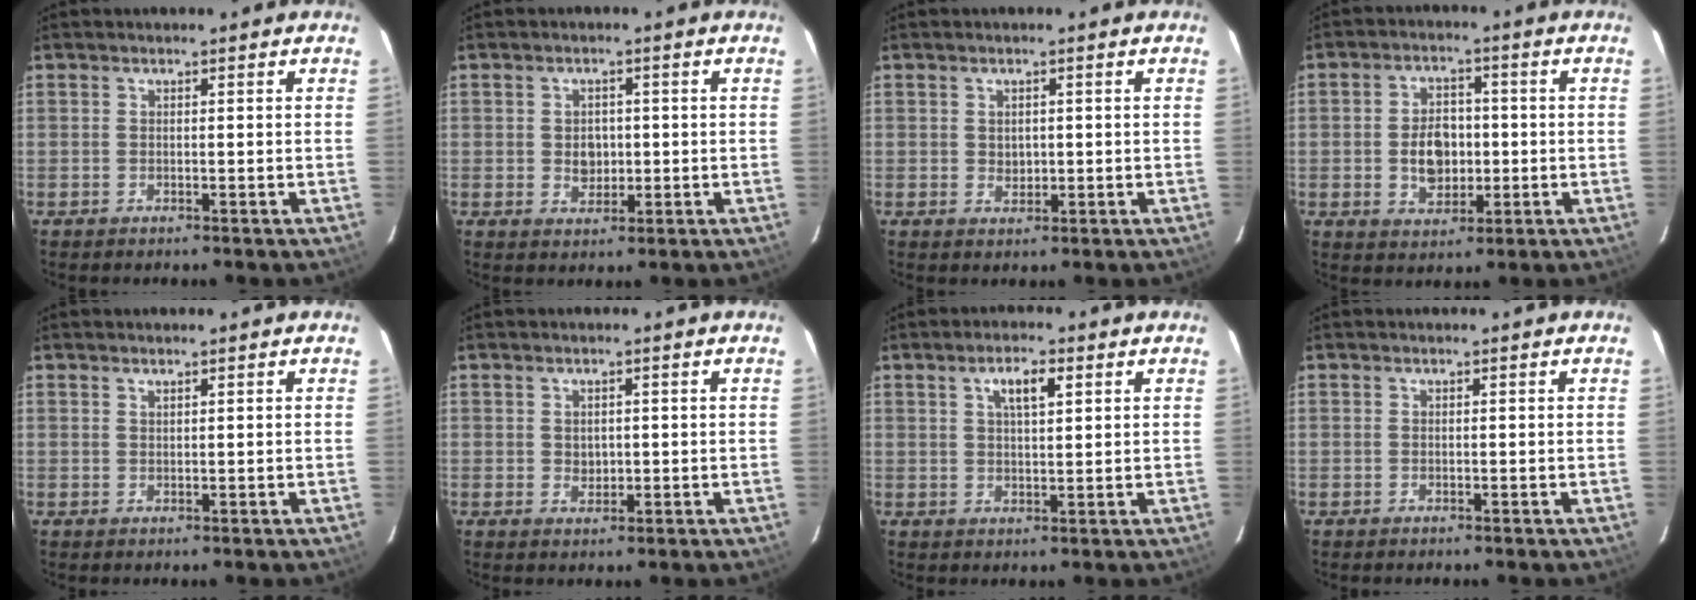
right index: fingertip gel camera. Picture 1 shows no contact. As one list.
[{"total": 3.7, "force": [-0.1, 3.1, 1.9], "torque": [-0.032, 0.004, 0.001]}, {"total": 1.9, "force": [0.2, 1.7, 0.9], "torque": [-0.011, 0.001, 0.005]}, {"total": 7.6, "force": [-0.9, 5.3, 5.4], "torque": [-0.100, 0.013, -0.007]}, {"total": 0.6, "force": [0.6, 0.1, 0.2], "torque": [-0.003, 0.001, 0.011]}, {"total": 2.0, "force": [0.1, 1.8, 0.9], "torque": [-0.013, 0.000, 0.005]}, {"total": 4.6, "force": [2.1, 1.5, 3.8], "torque": [-0.067, 0.009, 0.037]}, {"total": 0.0}]